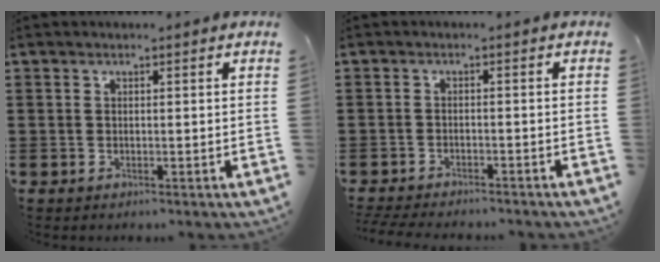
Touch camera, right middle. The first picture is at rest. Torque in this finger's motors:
{"motor_torque": [1.17, -0.38, 0.49, 0.15]}